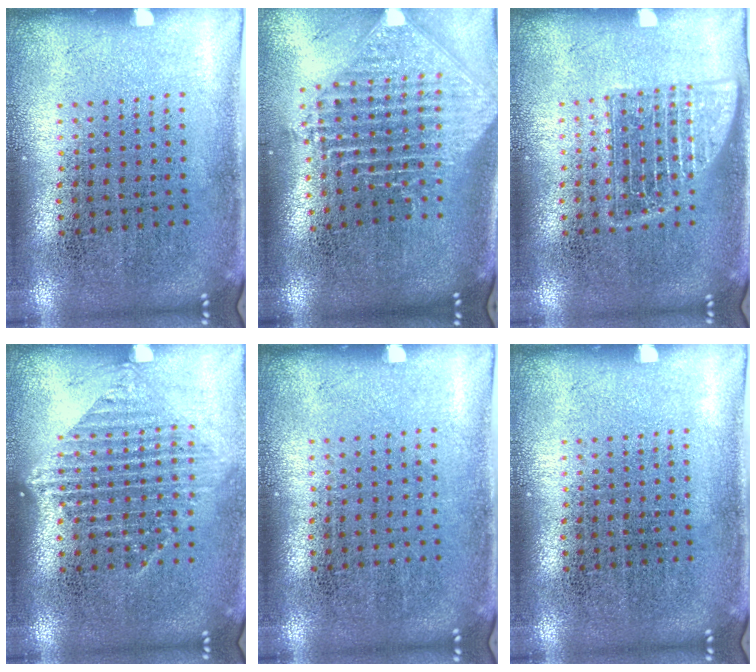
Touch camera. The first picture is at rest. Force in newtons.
{"total": 2.3, "press": 1.8, "slide": 1.5}
{"total": 2.6, "press": 2.5, "slide": 0.4}
{"total": 1.4, "press": 1.2, "slide": 0.7}
{"total": 0.0}
{"total": 0.0}